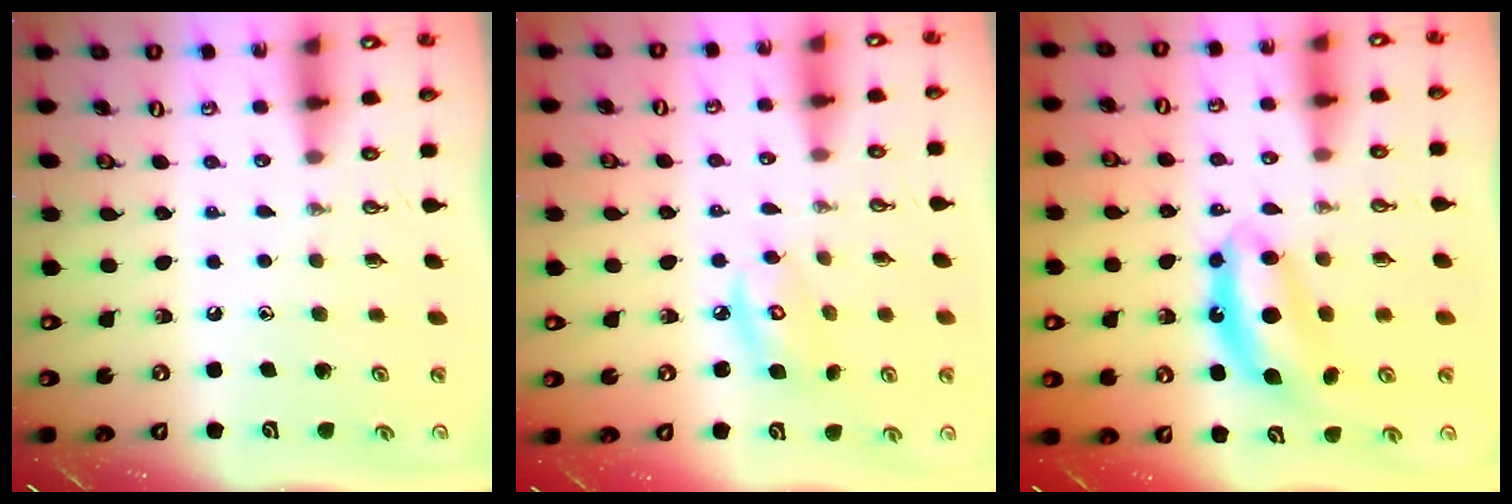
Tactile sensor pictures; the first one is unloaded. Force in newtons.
{"total": 6.2, "press": 6.2, "slide": 0.2}
{"total": 9.2, "press": 9.1, "slide": 0.6}